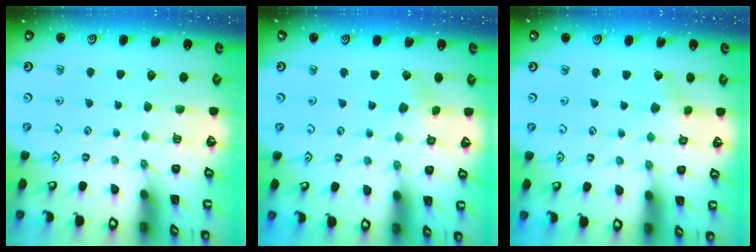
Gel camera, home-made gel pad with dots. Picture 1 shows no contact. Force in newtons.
{"total": 3.1, "press": 3.0, "slide": 0.4}
{"total": 2.9, "press": 2.9, "slide": 0.7}